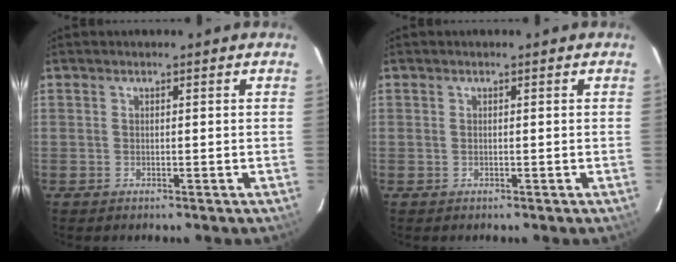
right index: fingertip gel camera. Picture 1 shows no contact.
{"total": 0.0}